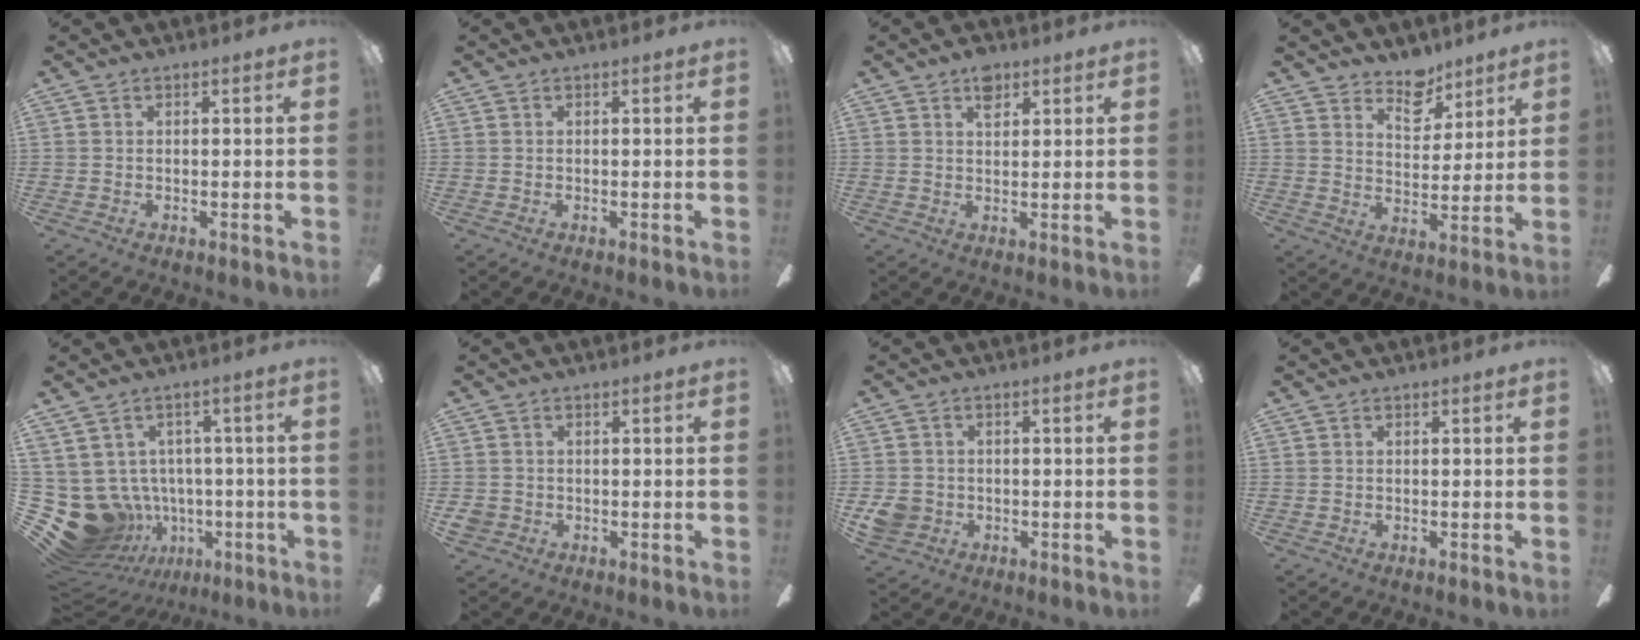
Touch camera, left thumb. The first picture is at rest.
{"total": 0.0}
{"total": 4.6, "force": [2.8, 2.6, 2.6], "torque": [-0.032, -0.006, 0.046]}
{"total": 8.5, "force": [6.6, 4.5, 2.8], "torque": [-0.038, -0.038, 0.120]}
{"total": 13.1, "force": [-2.7, 11.8, 4.8], "torque": [-0.147, 0.000, -0.020]}
{"total": 2.5, "force": [-0.5, 2.4, 0.6], "torque": [-0.011, 0.005, -0.009]}
{"total": 5.0, "force": [-1.0, 4.6, 1.7], "torque": [-0.039, 0.009, -0.017]}
{"total": 0.0}